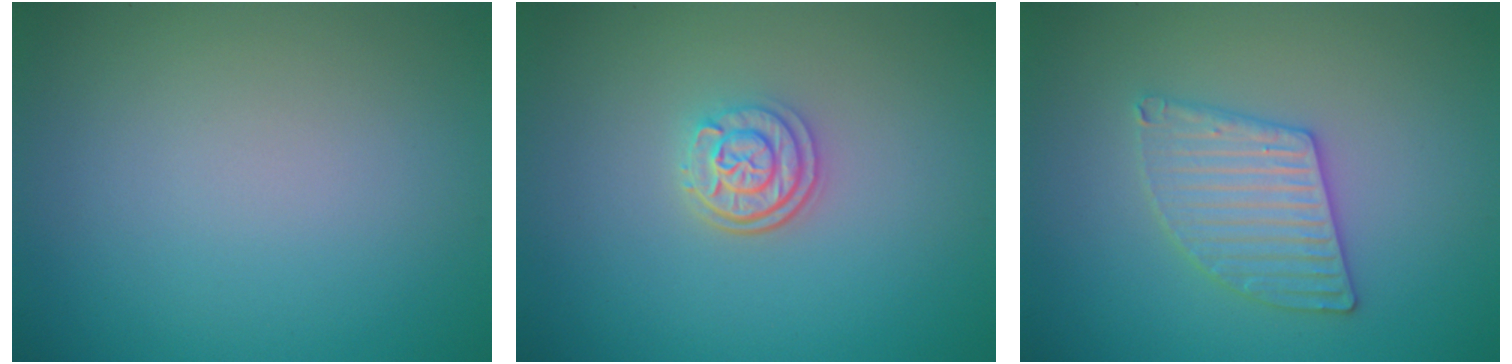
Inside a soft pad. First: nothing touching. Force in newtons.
{"total": 2.8, "press": 2.4, "slide": 1.4}
{"total": 3.0, "press": 3.0, "slide": 0.2}